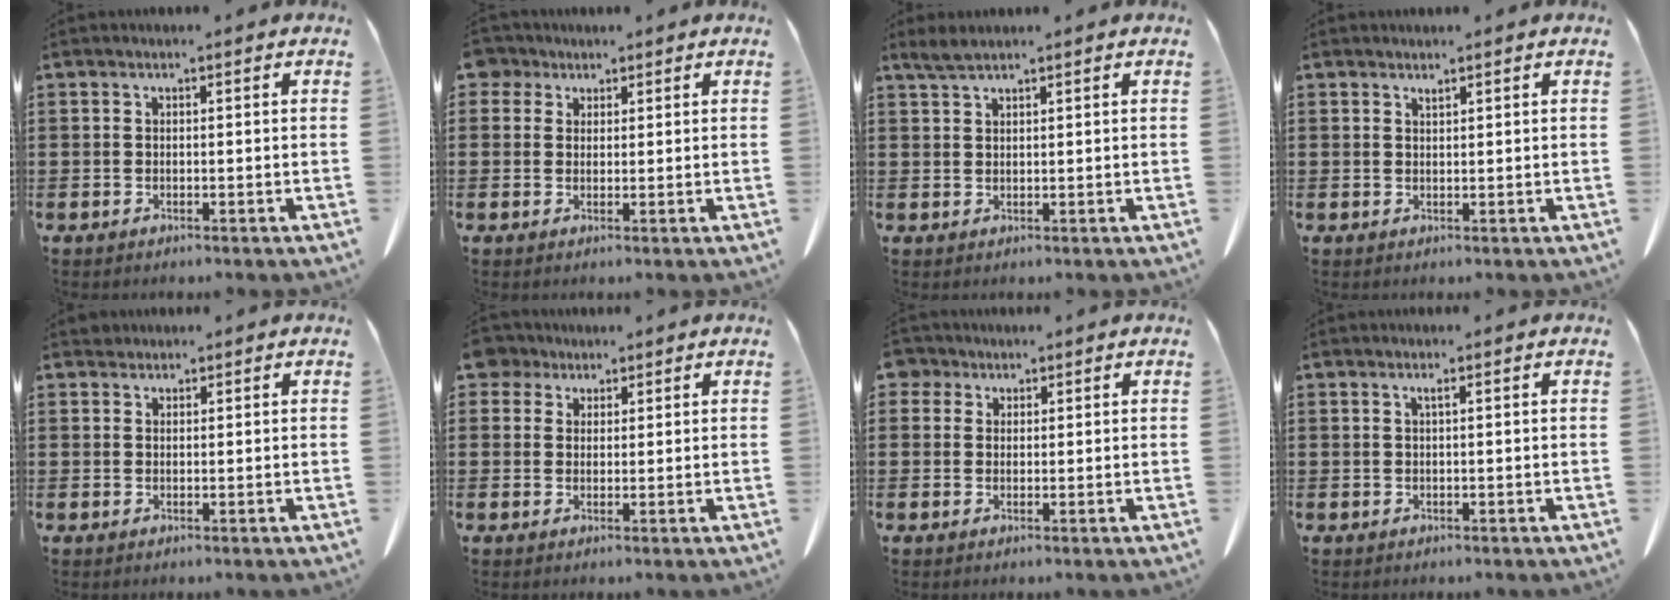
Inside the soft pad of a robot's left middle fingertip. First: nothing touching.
{"total": 2.9, "force": [2.0, 1.9, 0.8], "torque": [-0.017, 0.006, 0.035]}
{"total": 2.0, "force": [1.6, 0.2, 1.1], "torque": [-0.025, 0.001, 0.030]}
{"total": 0.8, "force": [0.8, 0.0, 0.3], "torque": [-0.007, -0.002, 0.016]}
{"total": 1.1, "force": [1.0, 0.5, -0.1], "torque": [-0.002, 0.002, 0.019]}
{"total": 3.5, "force": [2.6, 2.3, 0.9], "torque": [-0.023, 0.009, 0.048]}
{"total": 2.5, "force": [1.7, 1.7, 0.6], "torque": [-0.013, 0.006, 0.029]}
{"total": 0.7, "force": [0.3, -0.1, 0.6], "torque": [-0.011, -0.002, 0.006]}